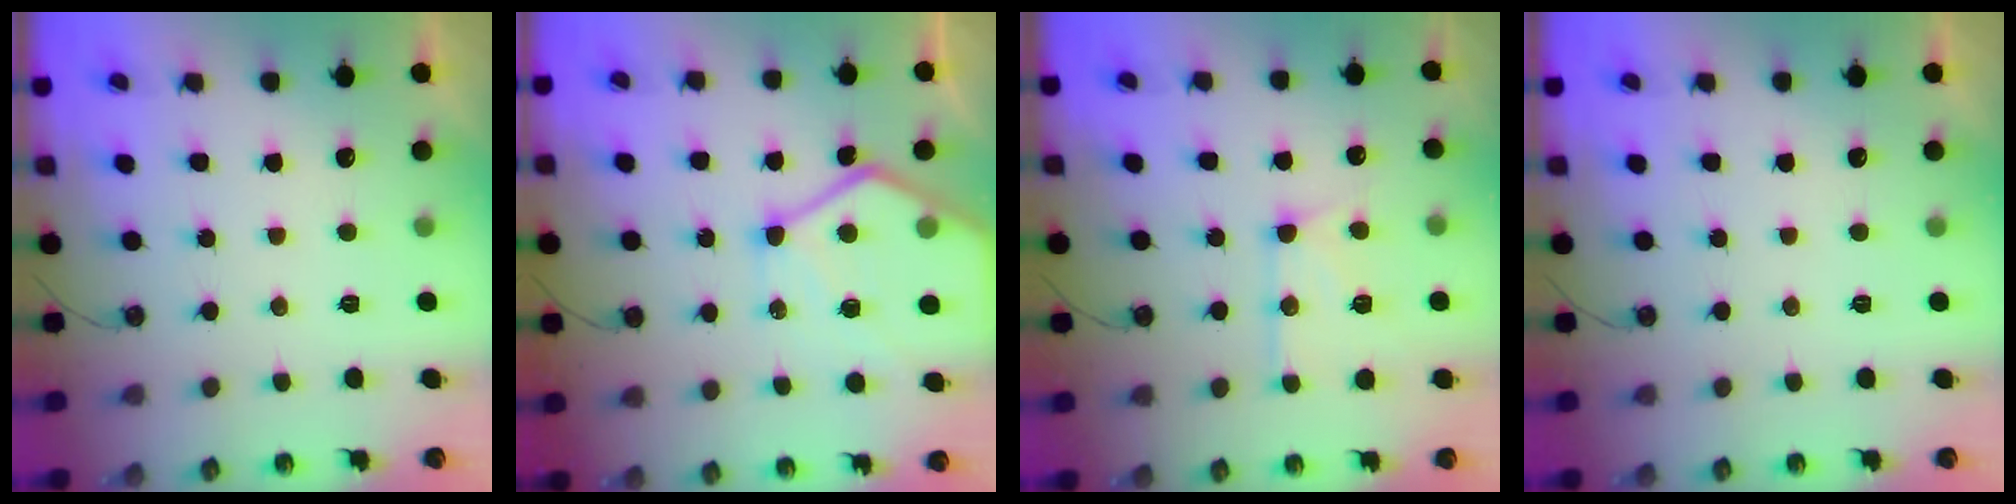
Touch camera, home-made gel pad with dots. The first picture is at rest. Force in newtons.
{"total": 16.0, "press": 16.0, "slide": 1.6}
{"total": 11.8, "press": 11.8, "slide": 1.1}
{"total": 0.0}